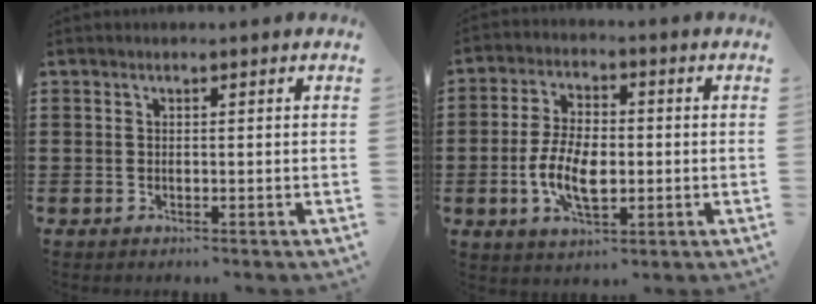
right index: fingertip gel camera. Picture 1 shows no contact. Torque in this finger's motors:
{"motor_torque": [1.37, 0.77, 0.34, 0.16]}